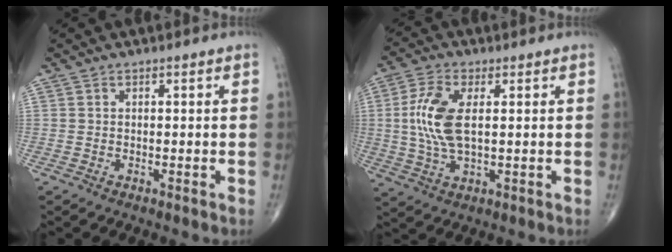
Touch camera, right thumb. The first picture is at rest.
{"total": 10.1, "force": [1.2, 4.7, 8.9], "torque": [-0.199, -0.001, 0.026]}